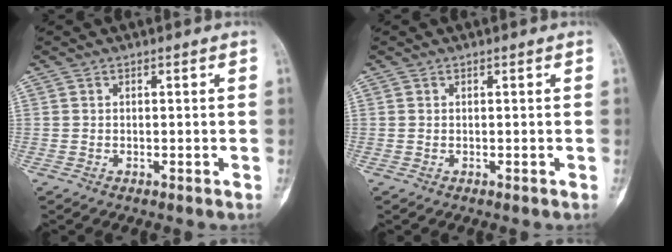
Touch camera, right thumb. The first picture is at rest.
{"total": 0.0}